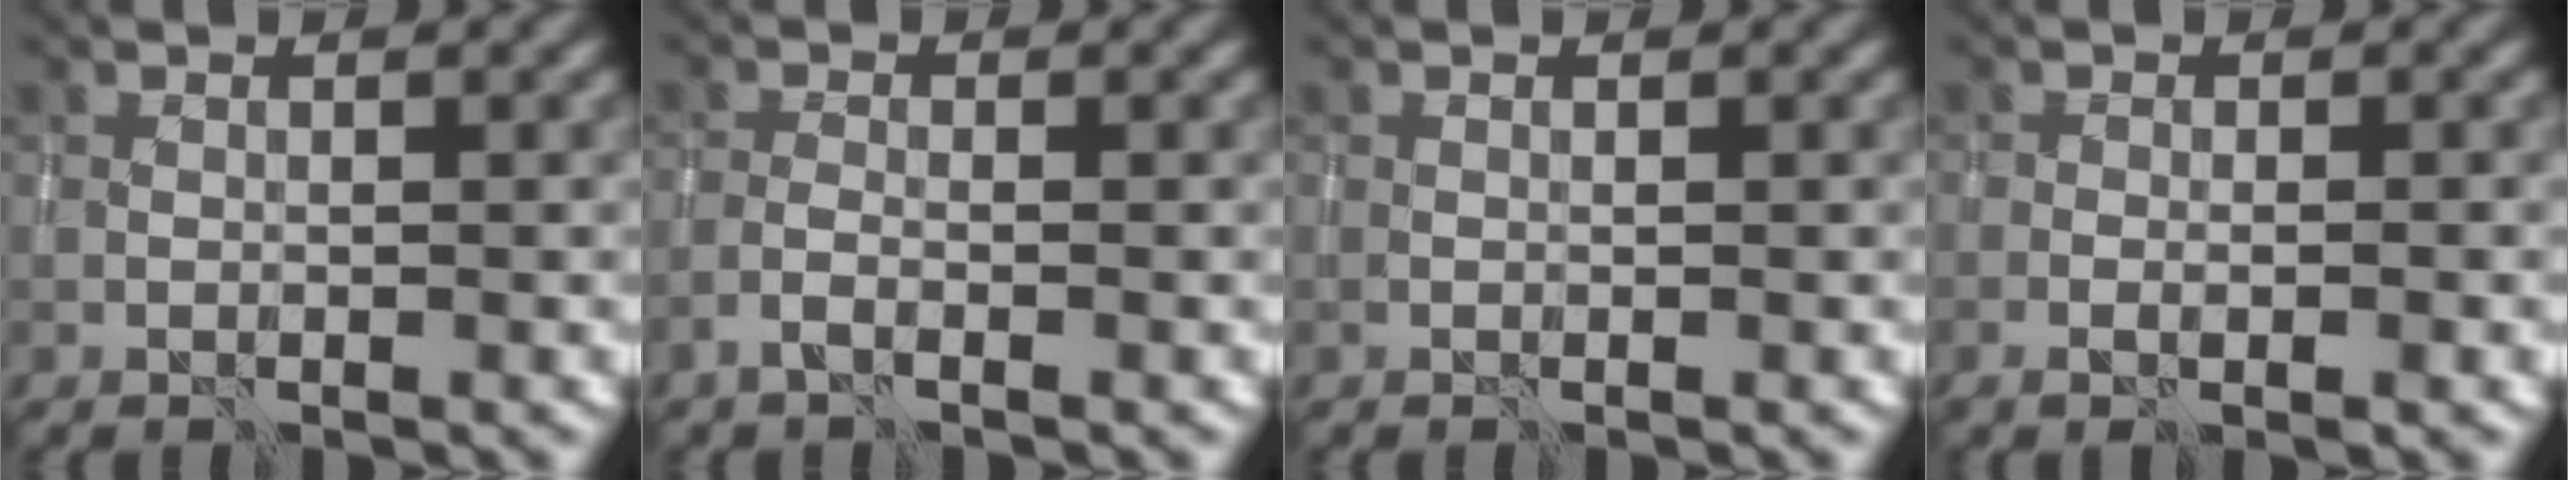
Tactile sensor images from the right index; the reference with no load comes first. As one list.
[{"total": 0.9, "force": [-0.8, 0.1, 0.4], "torque": [-0.009, 0.006, -0.022]}, {"total": 0.0}, {"total": 1.0, "force": [-0.4, 0.1, 0.9], "torque": [-0.011, 0.006, -0.011]}]